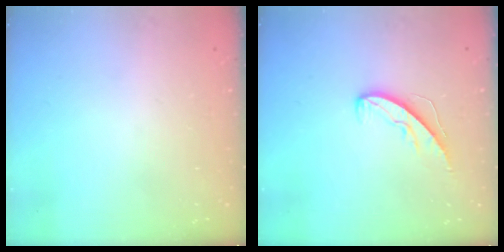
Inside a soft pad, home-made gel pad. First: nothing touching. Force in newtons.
{"total": 6.5, "press": 6.5, "slide": 0.4}